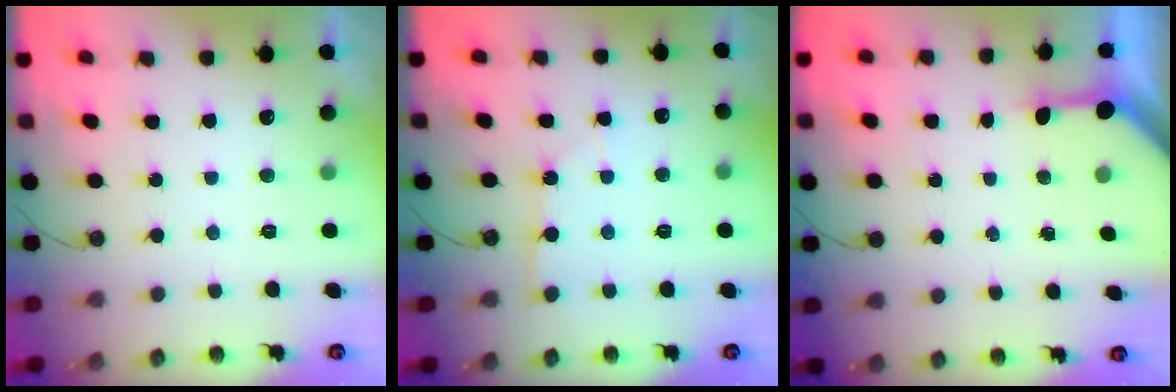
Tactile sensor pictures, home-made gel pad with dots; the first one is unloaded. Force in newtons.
{"total": 4.7, "press": 4.7, "slide": 0.6}
{"total": 3.4, "press": 3.4, "slide": 0.3}